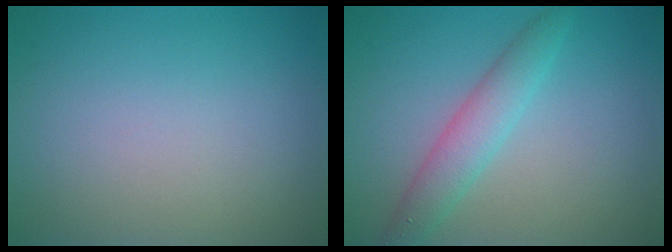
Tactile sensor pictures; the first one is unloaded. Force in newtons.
{"total": 3.2, "press": 3.2, "slide": 0.0}